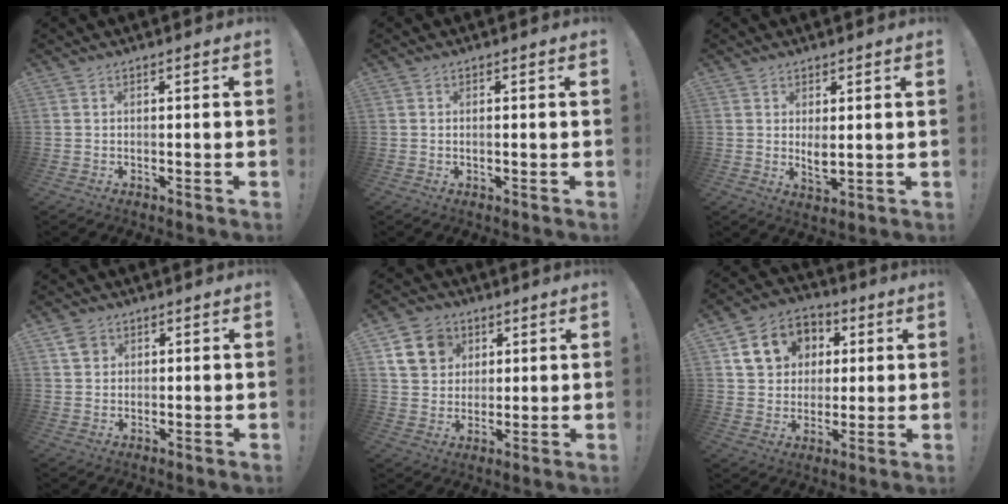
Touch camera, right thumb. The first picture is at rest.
{"total": 0.7, "force": [-0.1, 0.1, 0.7], "torque": [-0.012, -0.001, -0.003]}
{"total": 3.7, "force": [1.5, 1.7, 2.9], "torque": [-0.033, -0.017, 0.026]}
{"total": 3.5, "force": [1.9, 2.8, 1.0], "torque": [-0.005, -0.007, 0.034]}
{"total": 12.1, "force": [5.2, 10.0, 4.3], "torque": [-0.065, -0.019, 0.109]}
{"total": 13.3, "force": [4.4, 11.4, 5.3], "torque": [-0.078, -0.008, 0.098]}